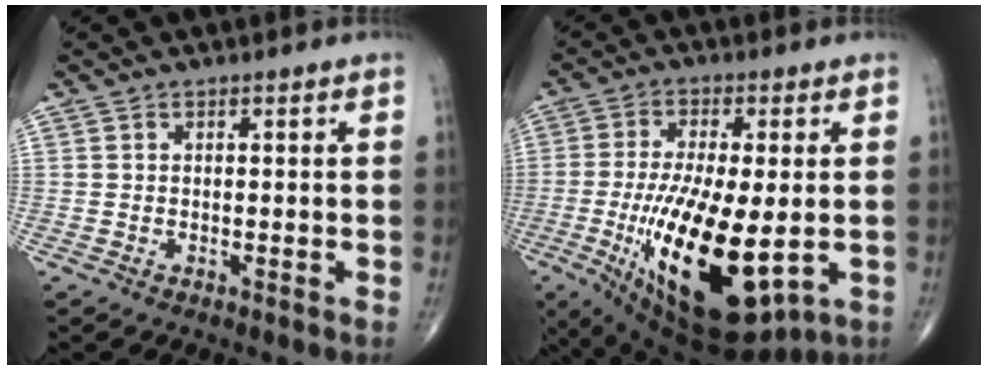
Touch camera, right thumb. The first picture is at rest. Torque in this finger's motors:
{"motor_torque": [3.21, 1.03, 2.14, -0.63, 0.31]}